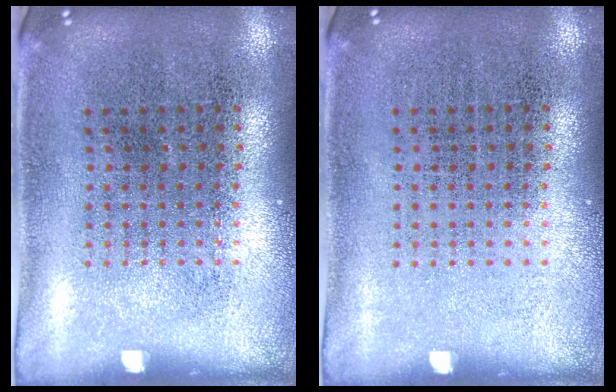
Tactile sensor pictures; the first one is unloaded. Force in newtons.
{"total": 0.0}